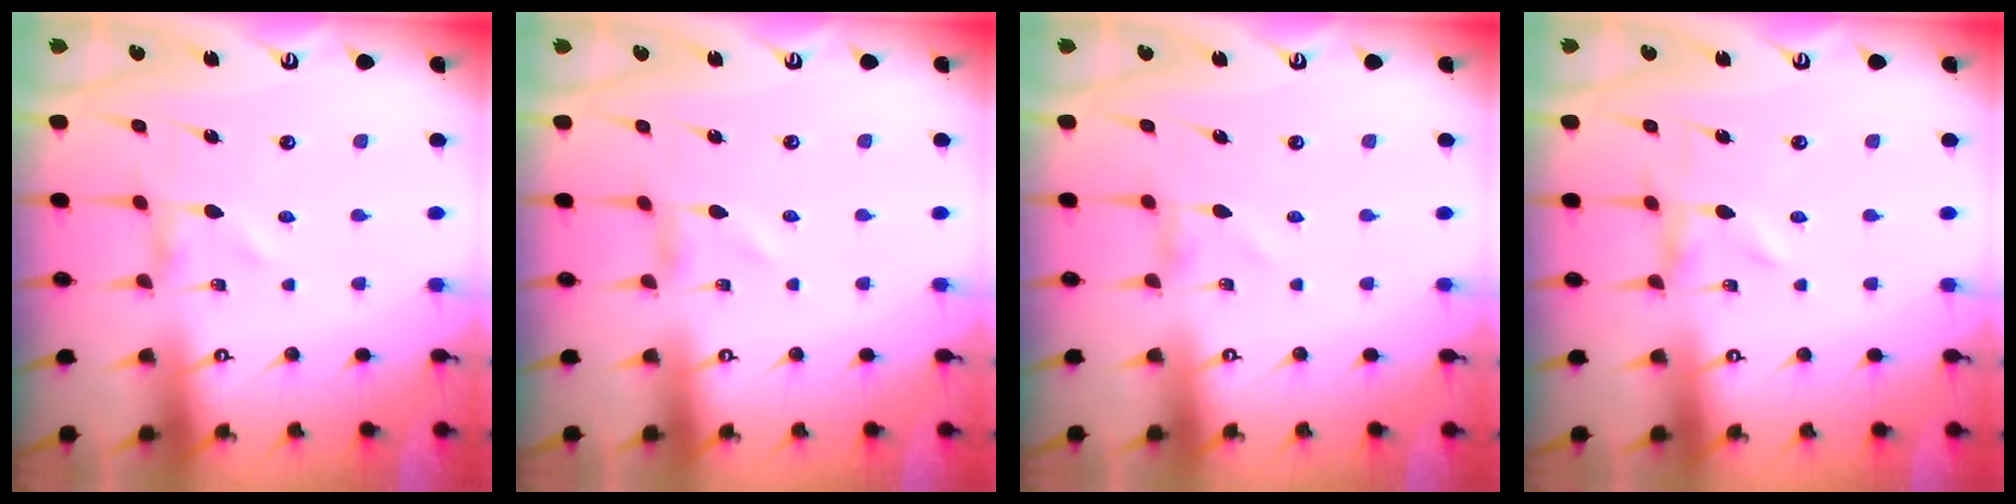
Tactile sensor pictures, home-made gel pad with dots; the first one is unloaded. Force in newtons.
{"total": 0.8, "press": 0.8, "slide": 0.1}
{"total": 0.0}
{"total": 0.0}